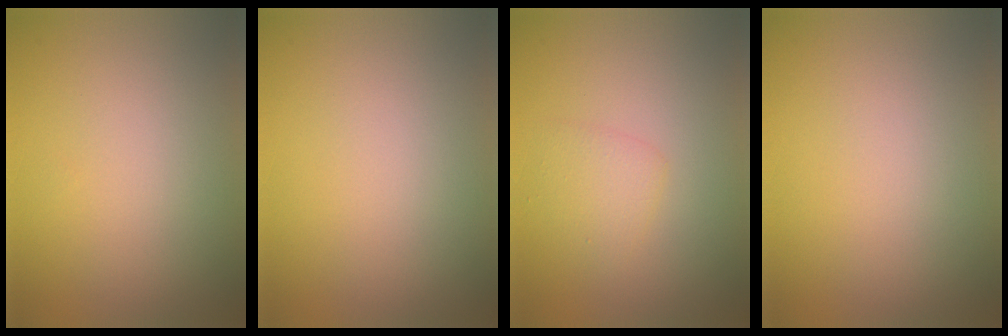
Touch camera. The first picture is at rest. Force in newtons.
{"total": 0.0}
{"total": 1.6, "press": 1.6, "slide": 0.1}
{"total": 0.0}